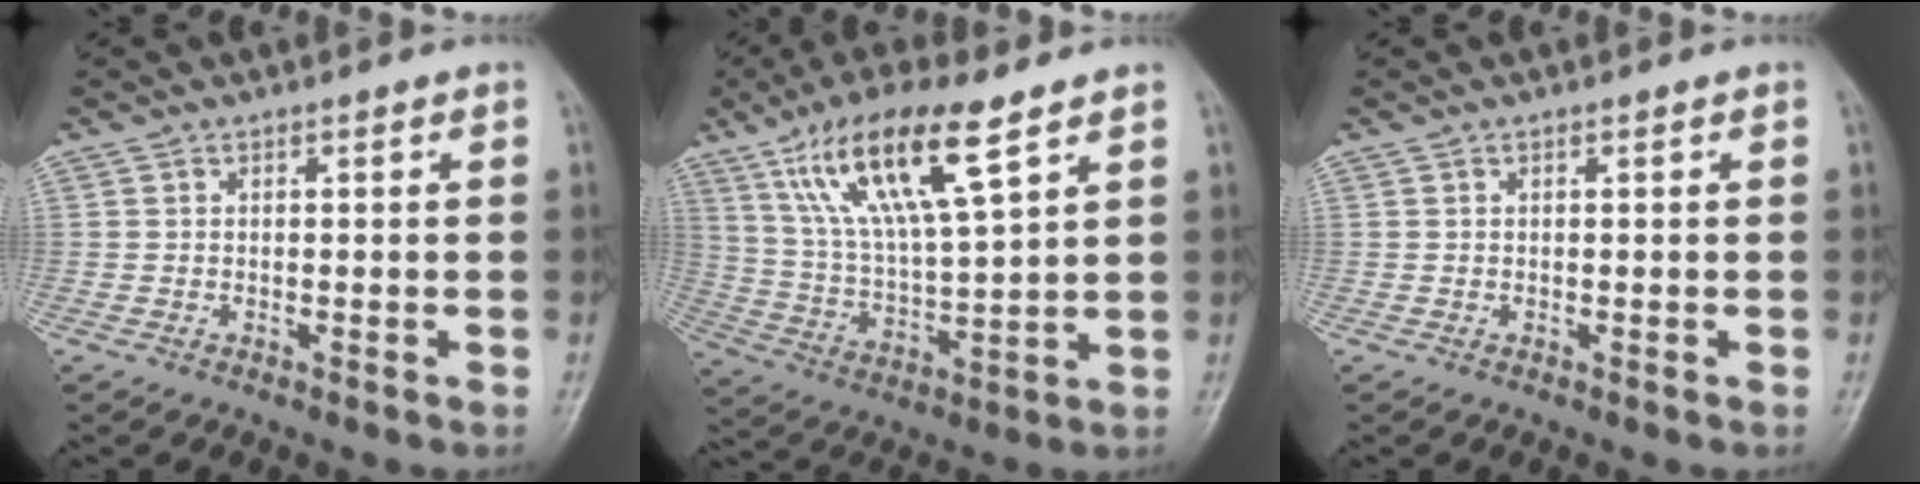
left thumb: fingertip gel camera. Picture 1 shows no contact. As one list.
[{"total": 16.8, "force": [9.2, 4.2, 13.4], "torque": [-0.248, -0.029, 0.181]}, {"total": 0.0}]